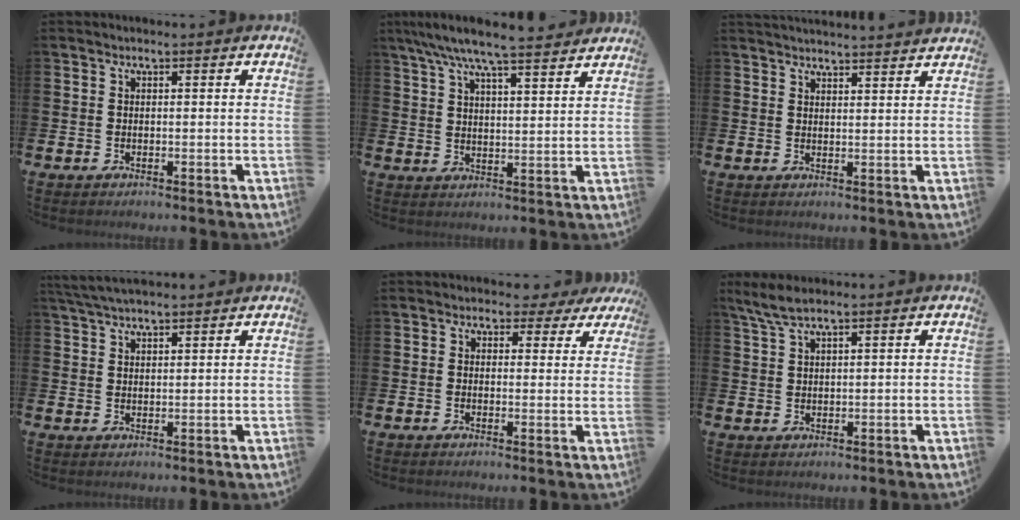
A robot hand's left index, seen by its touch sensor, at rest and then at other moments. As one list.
[{"total": 7.4, "force": [6.9, 0.2, 2.6], "torque": [-0.069, -0.034, 0.122]}, {"total": 3.2, "force": [3.2, -0.2, -0.1], "torque": [-0.003, -0.018, 0.058]}, {"total": 4.1, "force": [3.8, 0.7, 1.5], "torque": [-0.036, -0.007, 0.070]}, {"total": 2.6, "force": [2.0, 1.6, 0.5], "torque": [-0.001, -0.006, 0.029]}, {"total": 3.6, "force": [2.8, 0.4, 2.2], "torque": [-0.048, -0.003, 0.052]}]